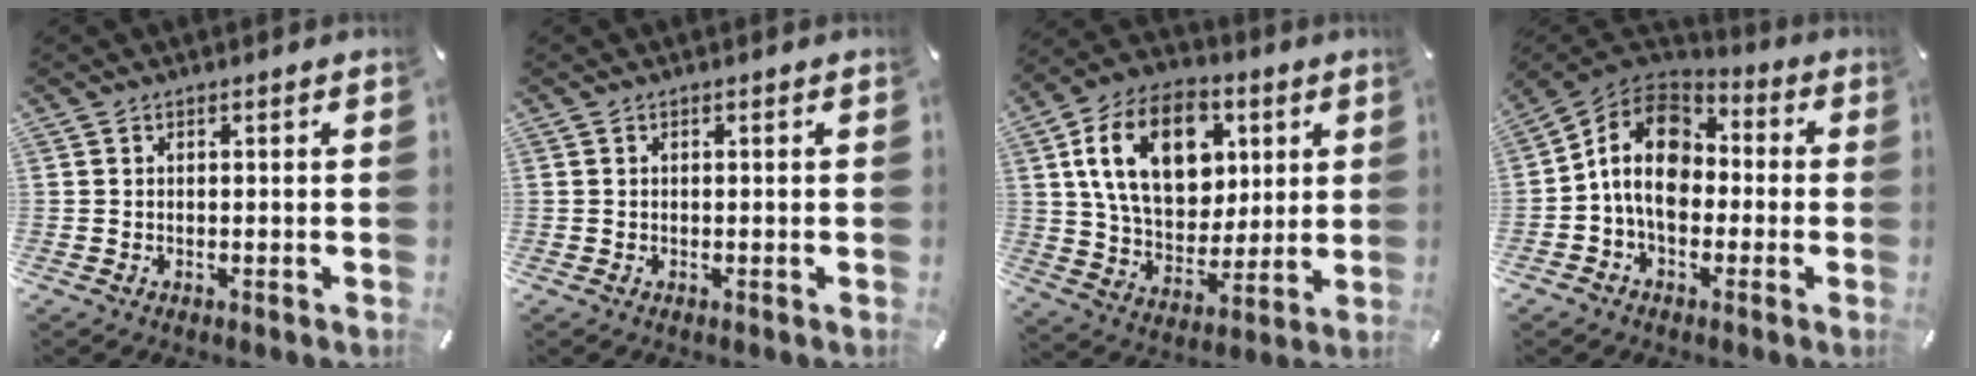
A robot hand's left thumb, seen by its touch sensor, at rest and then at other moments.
{"total": 0.0}
{"total": 19.9, "force": [5.9, 14.0, 12.8], "torque": [-0.227, -0.001, 0.106]}
{"total": 12.5, "force": [-0.6, 9.4, 8.3], "torque": [-0.156, 0.019, -0.011]}